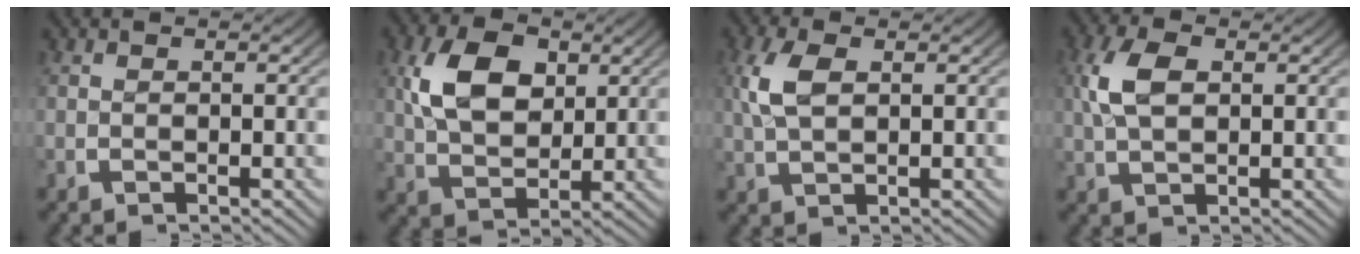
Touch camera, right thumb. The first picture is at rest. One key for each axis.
{"total": 8.3, "fx": 1.9, "fy": 5.3, "fz": 6.0, "tx": -0.122, "ty": -0.016, "tz": 0.043}
{"total": 3.6, "fx": 1.2, "fy": 1.8, "fz": 2.9, "tx": -0.072, "ty": 0.003, "tz": 0.028}
{"total": 4.5, "fx": 1.1, "fy": 2.5, "fz": 3.5, "tx": -0.081, "ty": 0.002, "tz": 0.027}